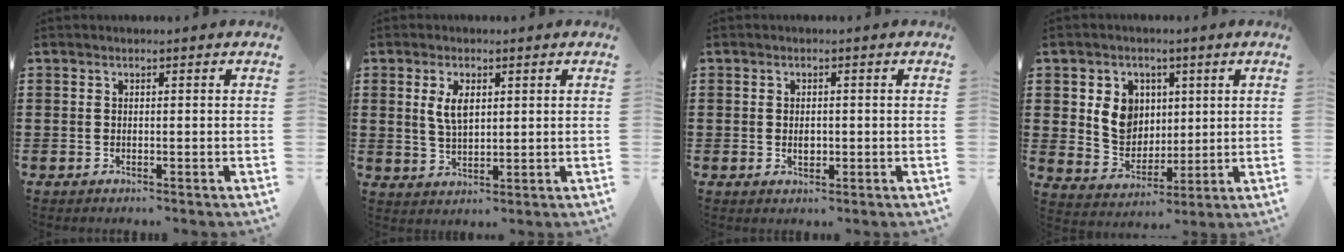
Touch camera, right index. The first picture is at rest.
{"total": 4.4, "force": [1.3, 2.1, 3.6], "torque": [-0.077, 0.008, 0.021]}
{"total": 1.9, "force": [-0.1, 1.0, 1.5], "torque": [-0.021, 0.000, -0.005]}
{"total": 7.2, "force": [1.7, 6.3, 3.0], "torque": [-0.068, 0.013, 0.029]}